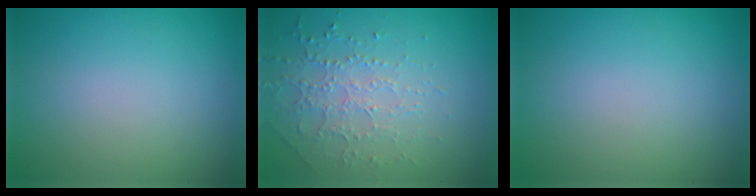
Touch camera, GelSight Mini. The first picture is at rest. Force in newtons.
{"total": 2.1, "press": 1.9, "slide": 0.9}
{"total": 0.0}